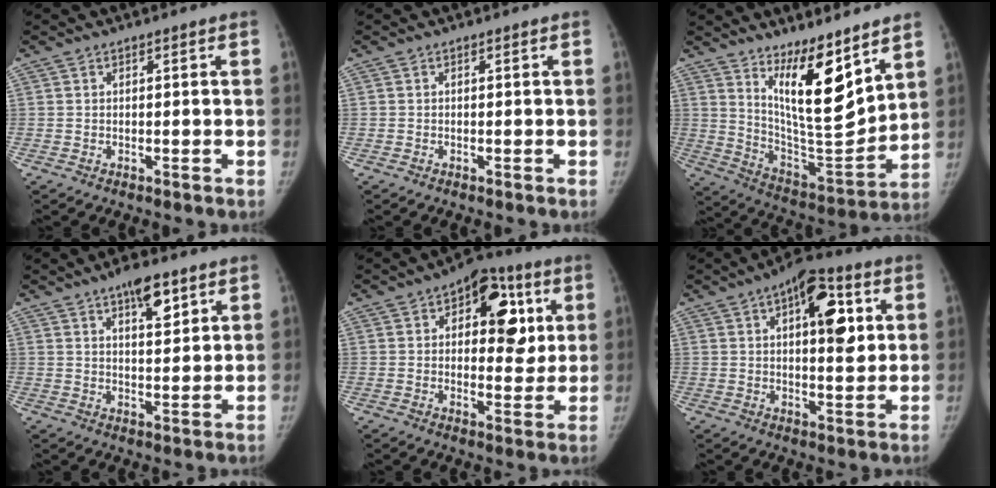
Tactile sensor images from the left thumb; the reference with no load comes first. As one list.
[{"total": 0.0}, {"total": 16.4, "force": [9.9, 4.6, 12.3], "torque": [-0.166, -0.087, 0.187]}, {"total": 7.6, "force": [4.5, 2.9, 5.5], "torque": [-0.065, -0.024, 0.067]}, {"total": 14.5, "force": [4.4, 8.3, 11.0], "torque": [-0.088, 0.001, 0.057]}, {"total": 13.1, "force": [4.1, 5.9, 10.9], "torque": [-0.120, -0.001, 0.054]}]